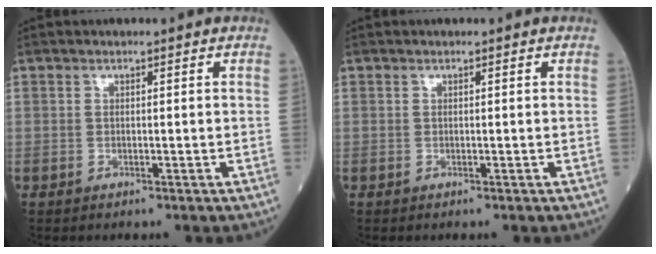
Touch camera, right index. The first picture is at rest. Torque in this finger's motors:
{"motor_torque": [0.00, 0.00, 0.00, 0.00]}